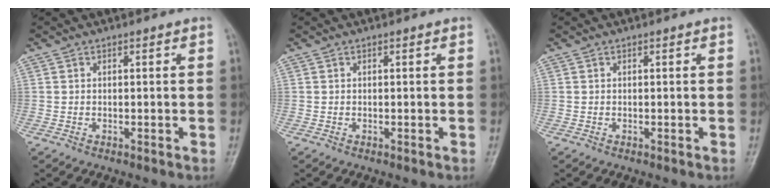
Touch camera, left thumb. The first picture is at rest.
{"total": 0.0}
{"total": 0.0}